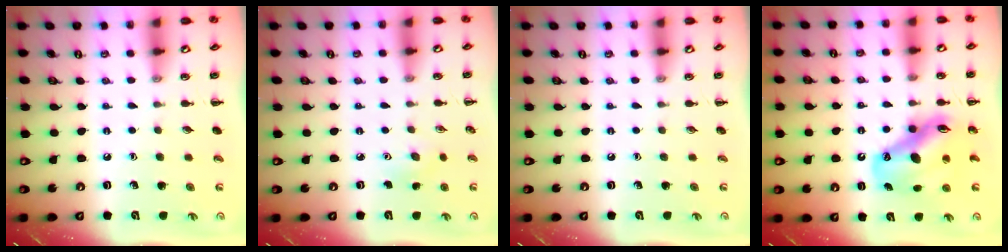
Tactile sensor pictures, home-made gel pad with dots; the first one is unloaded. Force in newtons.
{"total": 3.8, "press": 3.7, "slide": 0.8}
{"total": 0.0}
{"total": 14.2, "press": 13.6, "slide": 4.0}